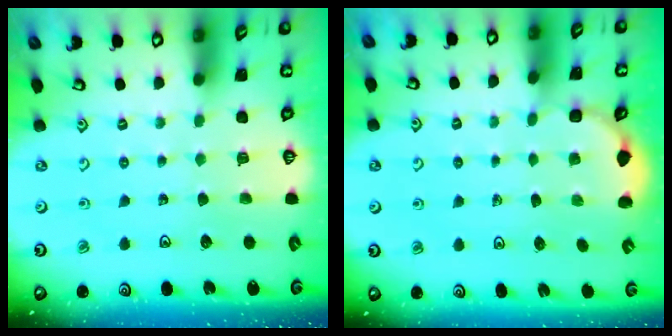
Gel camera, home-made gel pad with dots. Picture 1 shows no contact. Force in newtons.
{"total": 2.5, "press": 2.2, "slide": 1.2}